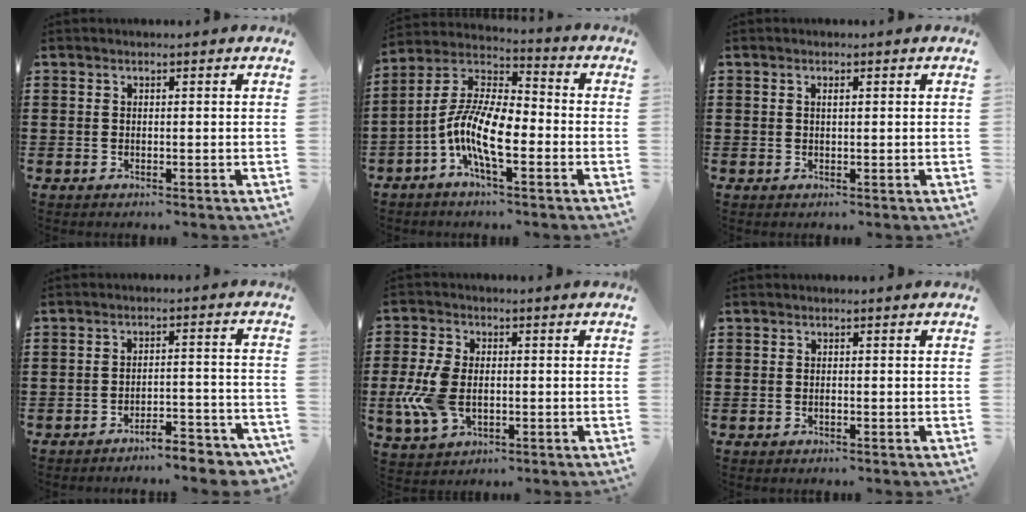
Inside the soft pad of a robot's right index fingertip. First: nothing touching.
{"total": 11.0, "force": [-4.0, 3.9, 9.5], "torque": [-0.230, -0.014, -0.084]}
{"total": 0.7, "force": [0.3, 0.2, 0.7], "torque": [-0.014, 0.002, 0.004]}
{"total": 4.5, "force": [-4.3, 0.2, 1.2], "torque": [-0.021, 0.000, -0.087]}
{"total": 7.8, "force": [-1.2, 4.7, 6.0], "torque": [-0.148, -0.002, -0.027]}
{"total": 0.5, "force": [-0.2, 0.2, 0.4], "torque": [-0.011, -0.002, -0.003]}